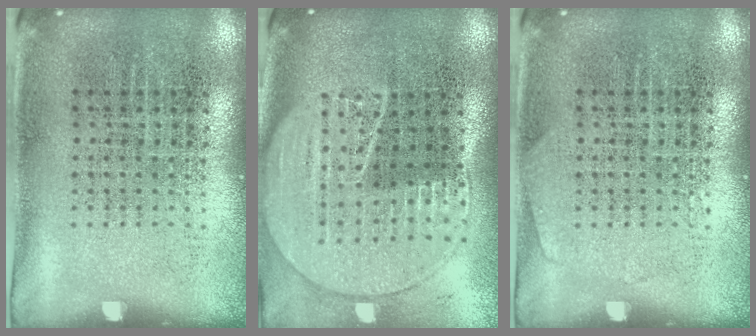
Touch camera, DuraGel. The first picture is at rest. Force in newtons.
{"total": 2.0, "press": 1.7, "slide": 0.9}
{"total": 0.6, "press": 0.6, "slide": 0.1}